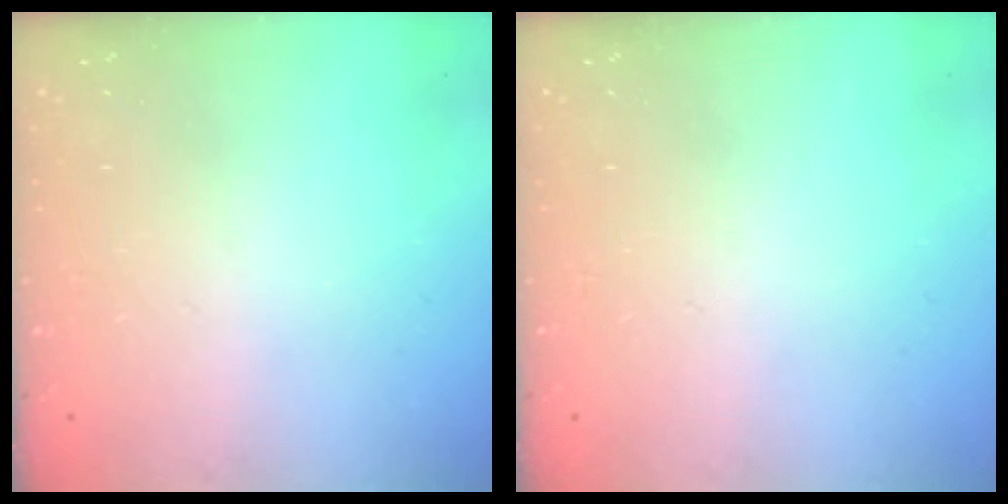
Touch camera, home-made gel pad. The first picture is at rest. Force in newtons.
{"total": 0.0}